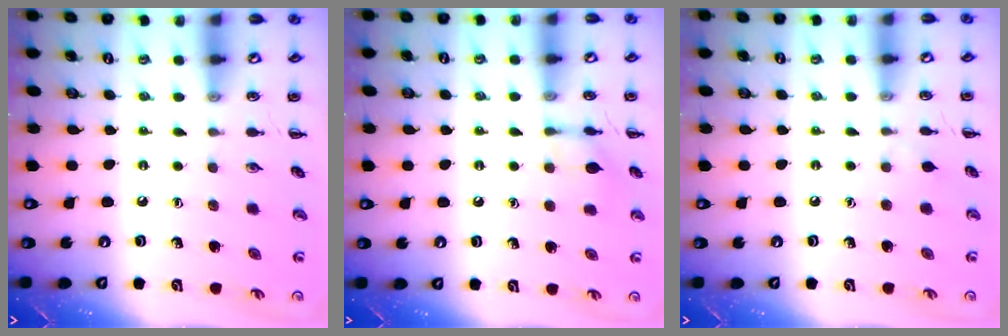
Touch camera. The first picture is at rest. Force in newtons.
{"total": 8.2, "press": 8.2, "slide": 0.3}
{"total": 2.6, "press": 2.3, "slide": 1.1}